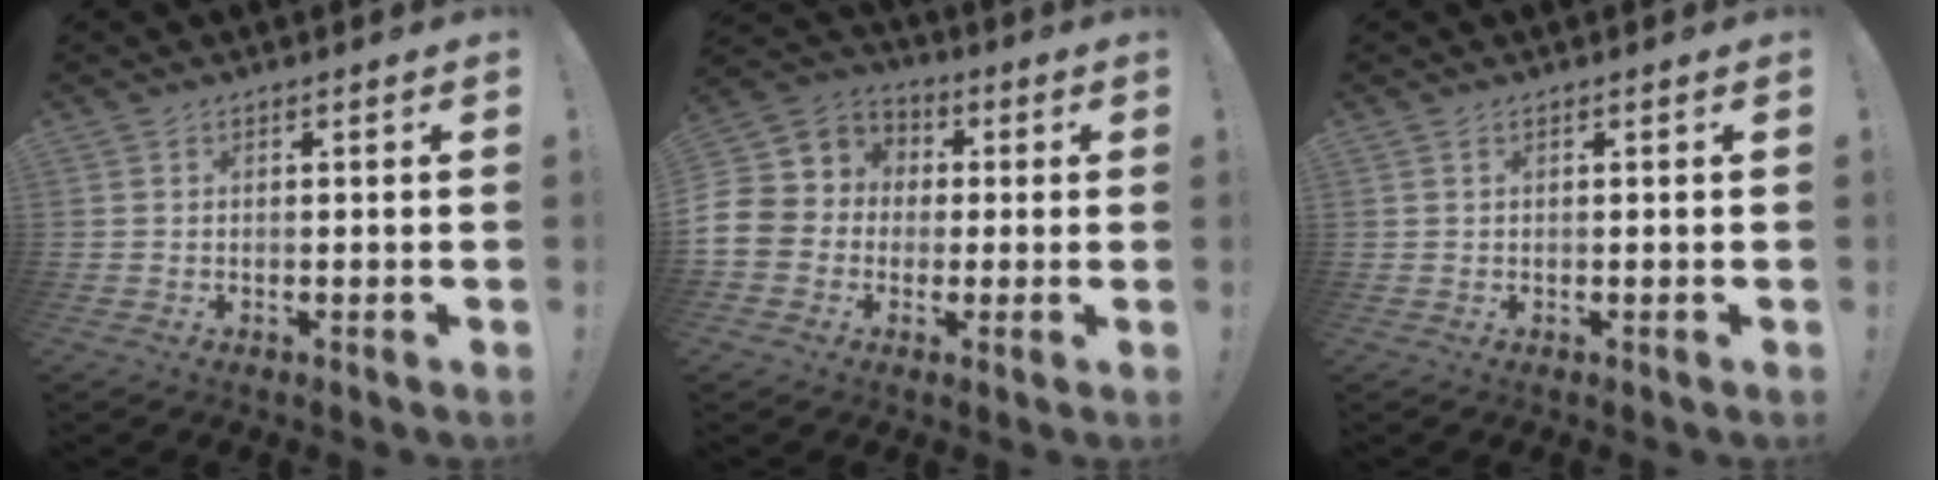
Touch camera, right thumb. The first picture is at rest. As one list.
[{"total": 10.7, "force": [-1.4, 10.0, 3.7], "torque": [-0.065, 0.018, -0.020]}, {"total": 0.0}]